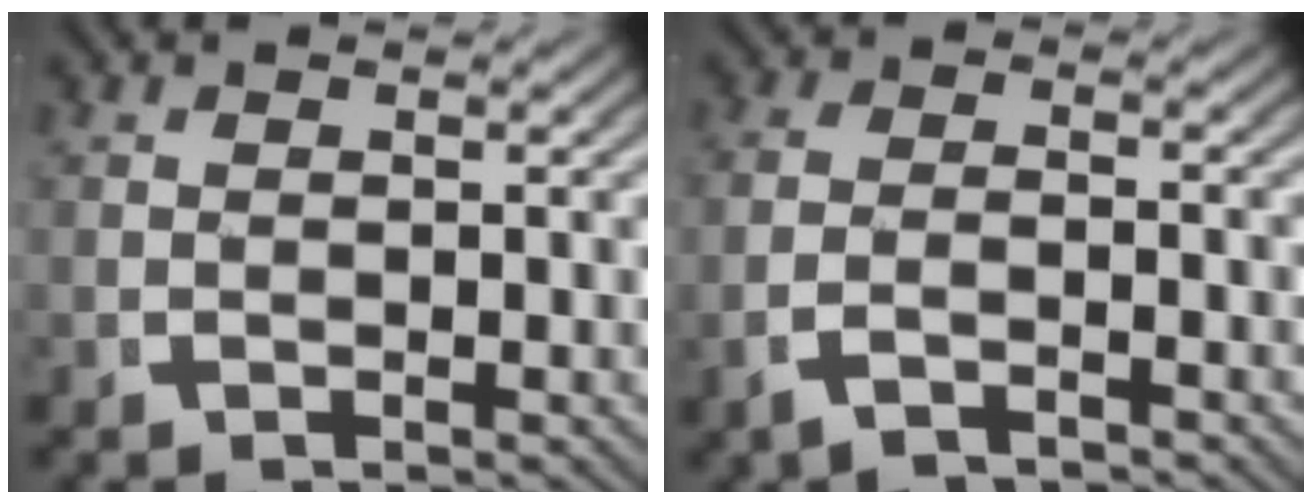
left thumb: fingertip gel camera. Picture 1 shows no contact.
{"total": 2.1, "force": [-1.2, 0.8, 1.5], "torque": [-0.039, 0.001, -0.023]}